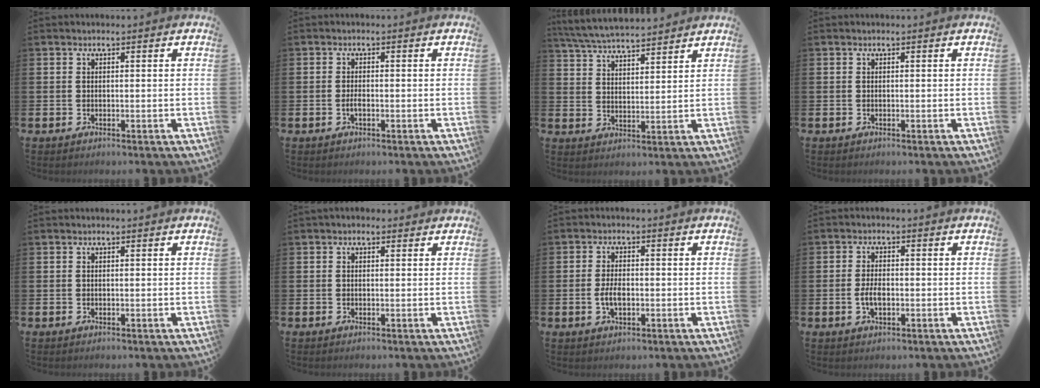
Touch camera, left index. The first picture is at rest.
{"total": 1.2, "force": [-0.4, 0.4, 1.0], "torque": [-0.021, 0.001, -0.008]}
{"total": 6.0, "force": [5.9, 0.4, 1.1], "torque": [-0.040, -0.031, 0.106]}
{"total": 0.0}
{"total": 0.0}
{"total": 0.6, "force": [0.2, 0.5, 0.3], "torque": [-0.004, 0.007, 0.002]}
{"total": 3.2, "force": [-0.5, 1.6, 2.7], "torque": [-0.044, 0.001, -0.011]}
{"total": 3.0, "force": [-0.5, 1.5, 2.5], "torque": [-0.048, -0.003, -0.013]}